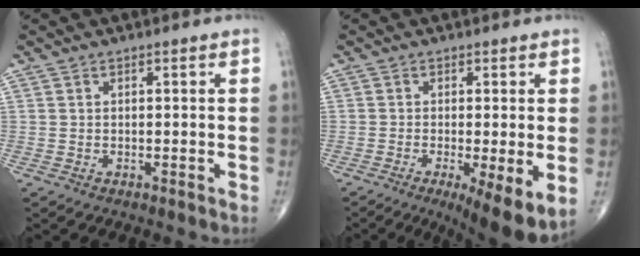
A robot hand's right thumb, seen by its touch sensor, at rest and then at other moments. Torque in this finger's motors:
{"motor_torque": [0.14, 0.44, 0.04, -0.17, 0.07]}